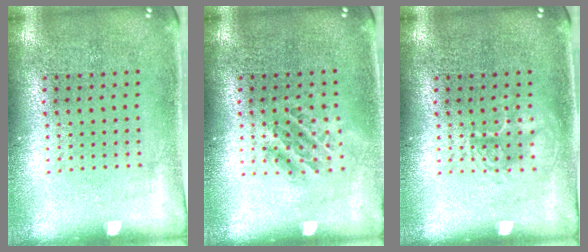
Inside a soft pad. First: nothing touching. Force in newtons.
{"total": 1.2, "press": 1.0, "slide": 0.5}
{"total": 1.8, "press": 1.7, "slide": 0.2}